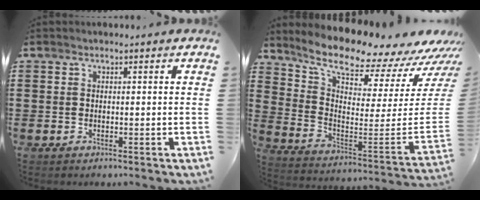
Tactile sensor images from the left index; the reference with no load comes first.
{"total": 8.1, "force": [7.0, 0.7, 4.0], "torque": [-0.091, -0.086, 0.110]}